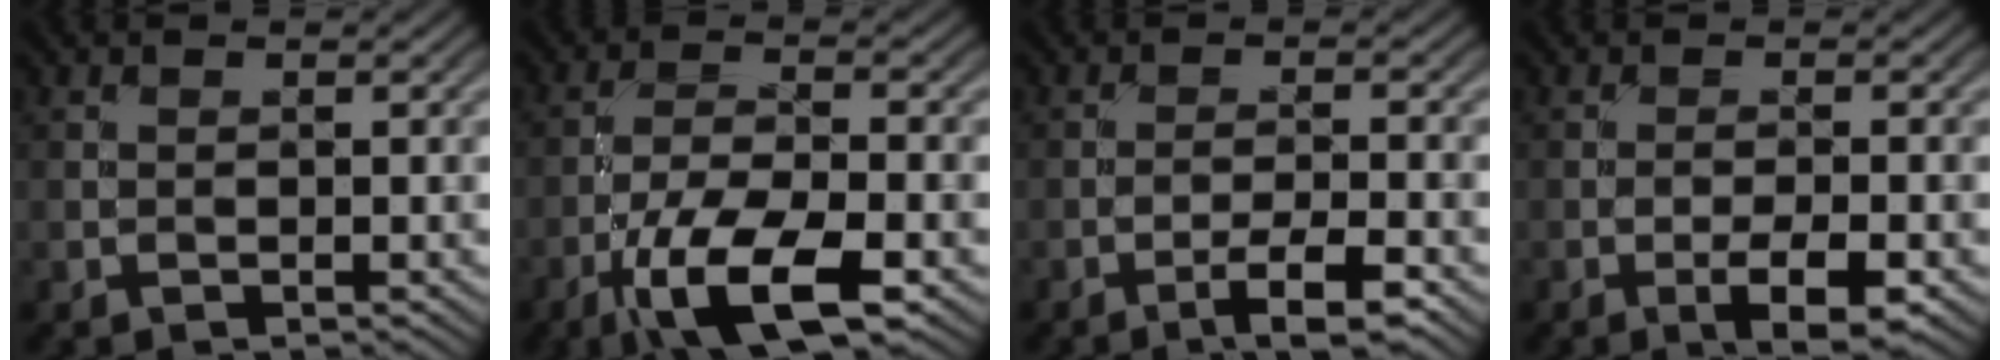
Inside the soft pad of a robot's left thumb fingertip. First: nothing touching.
{"total": 11.0, "force": [-5.9, 3.6, 8.6], "torque": [-0.164, -0.007, -0.115]}
{"total": 4.8, "force": [-3.1, 0.7, 3.6], "torque": [-0.060, 0.008, -0.053]}
{"total": 4.4, "force": [-2.2, 1.0, 3.7], "torque": [-0.064, 0.003, -0.033]}